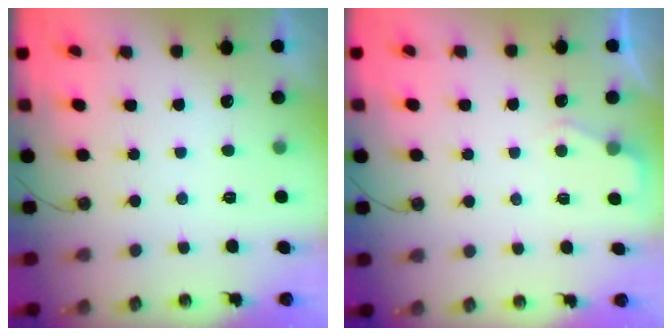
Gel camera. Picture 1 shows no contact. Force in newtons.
{"total": 2.8, "press": 2.7, "slide": 0.5}